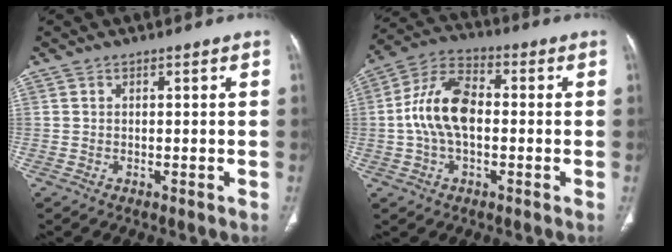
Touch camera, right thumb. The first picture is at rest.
{"total": 11.9, "force": [-0.4, 6.8, 9.8], "torque": [-0.193, 0.032, -0.014]}